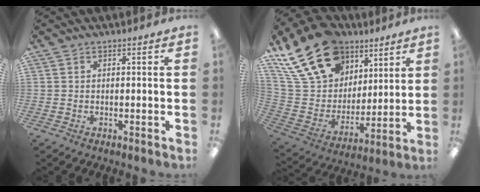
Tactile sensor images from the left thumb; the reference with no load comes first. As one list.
[{"total": 23.2, "force": [13.9, 15.1, 10.8], "torque": [-0.202, -0.057, 0.264]}]